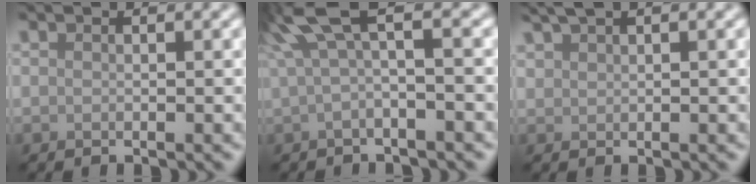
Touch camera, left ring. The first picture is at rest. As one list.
[{"total": 3.9, "force": [1.5, 0.6, 3.6], "torque": [-0.071, 0.013, 0.024]}, {"total": 2.3, "force": [1.8, 0.7, 1.2], "torque": [-0.019, 0.009, 0.037]}]